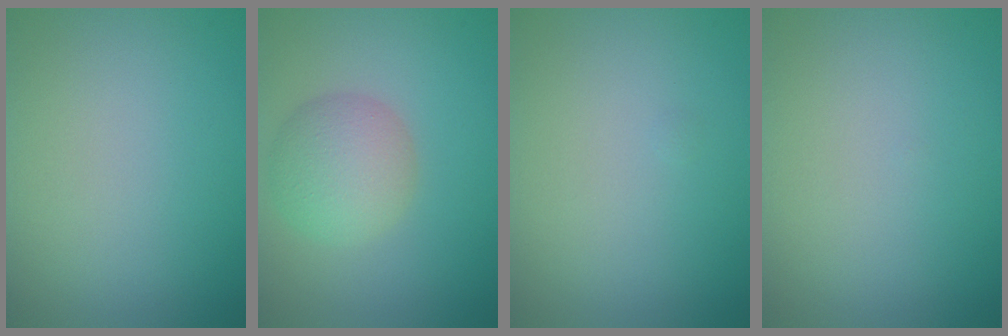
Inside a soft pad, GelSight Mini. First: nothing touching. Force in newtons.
{"total": 4.3, "press": 4.3, "slide": 0.1}
{"total": 0.0}
{"total": 0.0}